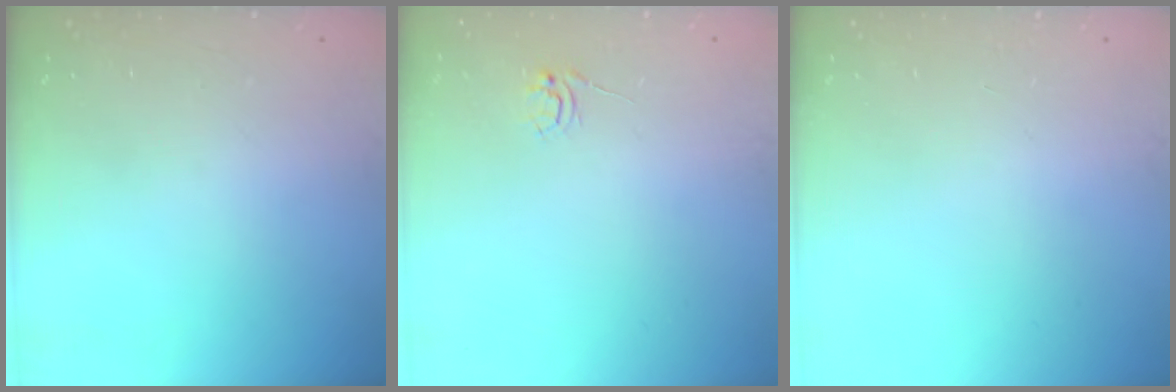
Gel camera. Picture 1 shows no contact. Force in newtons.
{"total": 2.5, "press": 2.5, "slide": 0.2}
{"total": 0.0}